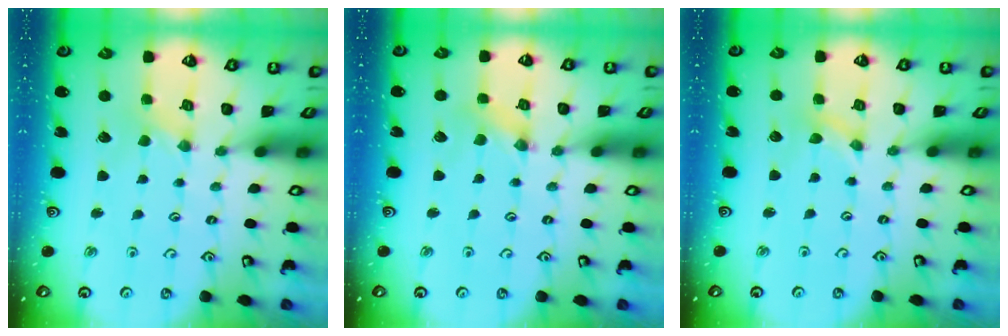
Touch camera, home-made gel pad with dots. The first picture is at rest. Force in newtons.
{"total": 0.8, "press": 0.8, "slide": 0.0}
{"total": 0.0}